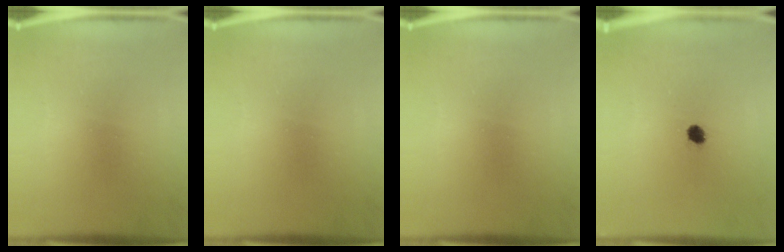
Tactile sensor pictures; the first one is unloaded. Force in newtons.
{"total": 0.0}
{"total": 0.0}
{"total": 2.4}